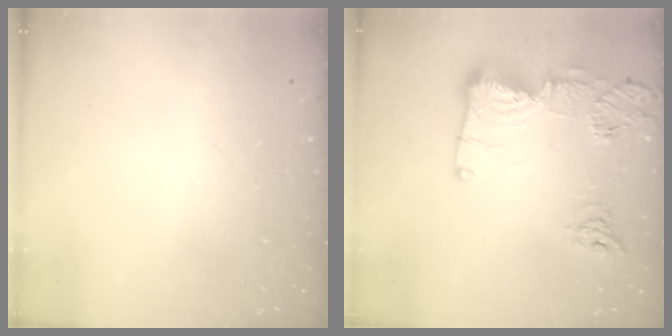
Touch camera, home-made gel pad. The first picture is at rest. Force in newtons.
{"total": 17.1, "press": 17.0, "slide": 1.7}